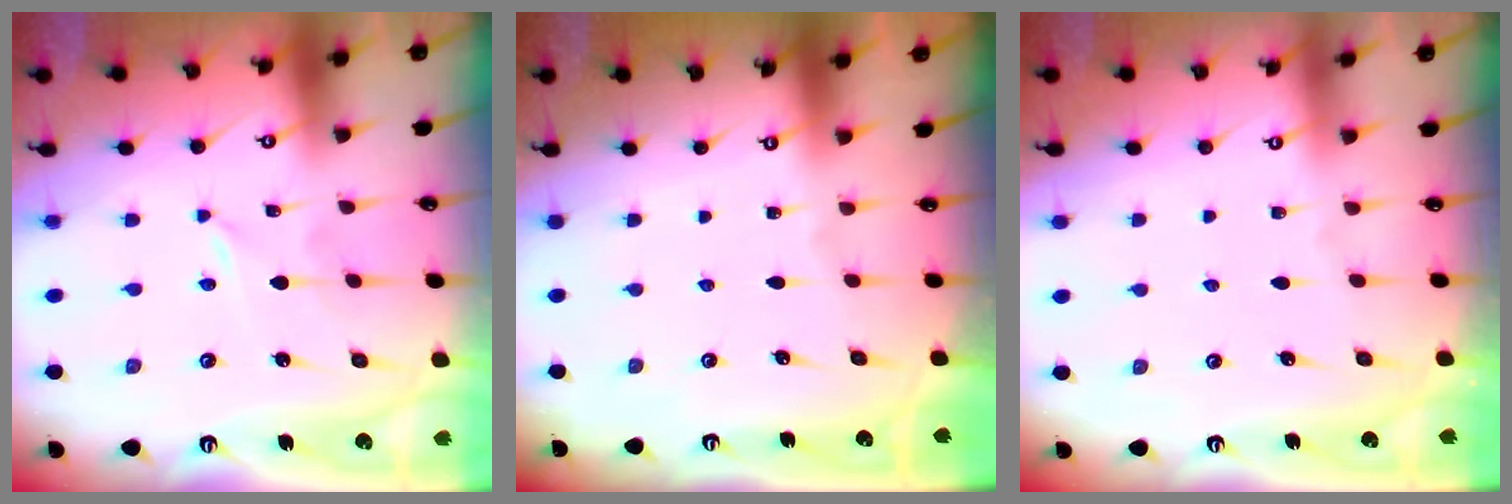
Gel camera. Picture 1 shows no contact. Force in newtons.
{"total": 0.0}
{"total": 0.0}